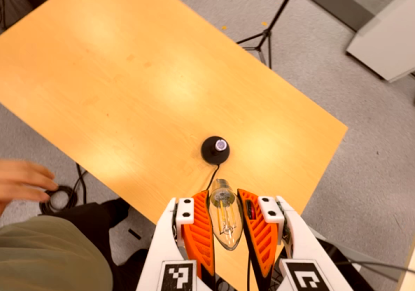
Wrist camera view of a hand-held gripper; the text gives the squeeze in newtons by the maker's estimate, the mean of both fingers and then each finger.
{"total": 21.7, "left": 23.4, "right": 20.1}